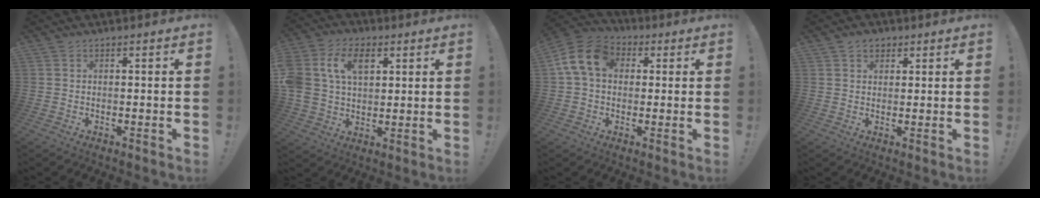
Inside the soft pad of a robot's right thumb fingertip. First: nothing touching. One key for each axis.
{"total": 14.1, "fx": 4.9, "fy": 10.1, "fz": 8.4, "tx": -0.166, "ty": -0.005, "tz": 0.093}
{"total": 12.8, "fx": 3.3, "fy": 9.2, "fz": 8.4, "tx": -0.151, "ty": 0.008, "tz": 0.066}
{"total": 3.3, "fx": 1.9, "fy": 2.5, "fz": 1.2, "tx": -0.011, "ty": -0.005, "tz": 0.032}